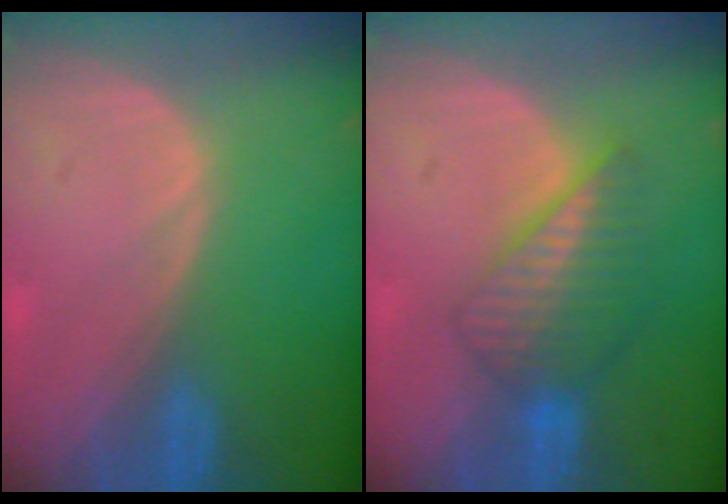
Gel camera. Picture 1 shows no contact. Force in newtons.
{"total": 6.5, "press": 6.2, "slide": 2.1}